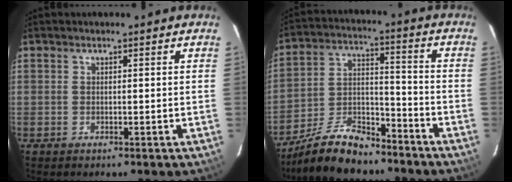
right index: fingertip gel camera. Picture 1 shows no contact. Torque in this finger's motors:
{"motor_torque": [0.91, -1.15, -0.03, -0.06]}